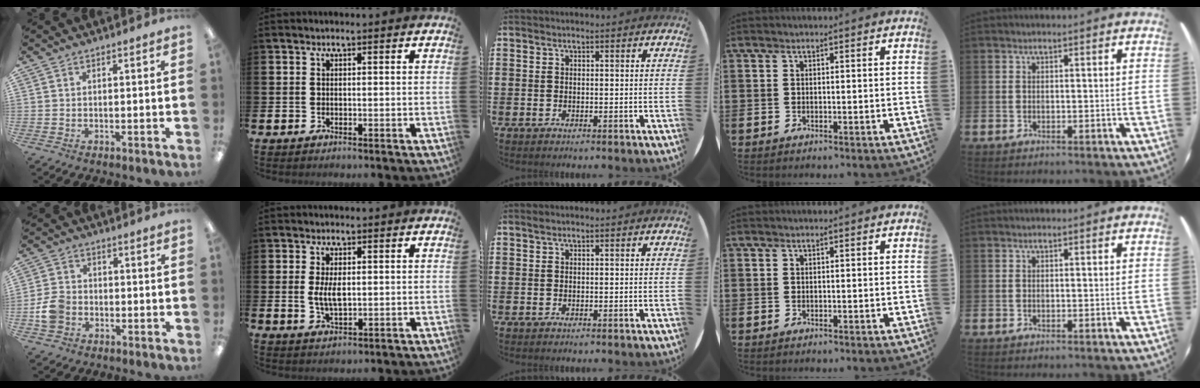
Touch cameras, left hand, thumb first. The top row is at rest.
{"thumb": {"total": 6.6, "force": [-1.9, 5.3, 3.5], "torque": [-0.077, 0.014, -0.034]}, "index": {"total": 3.8, "force": [0.5, 1.7, 3.3], "torque": [-0.056, 0.000, 0.006]}}